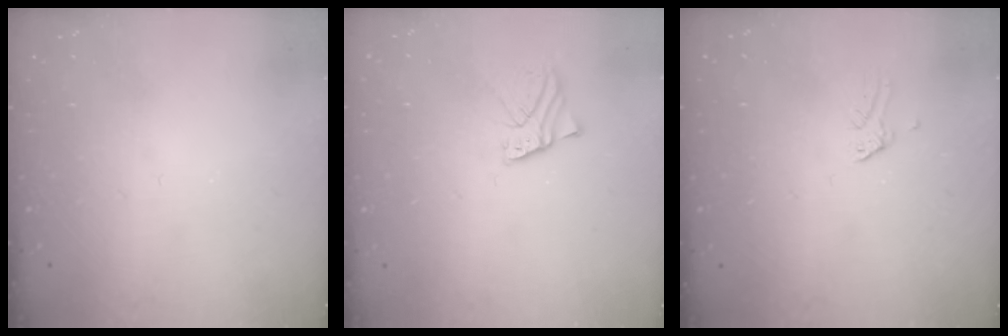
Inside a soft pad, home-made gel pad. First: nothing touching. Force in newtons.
{"total": 2.7, "press": 2.7, "slide": 0.2}
{"total": 0.0}